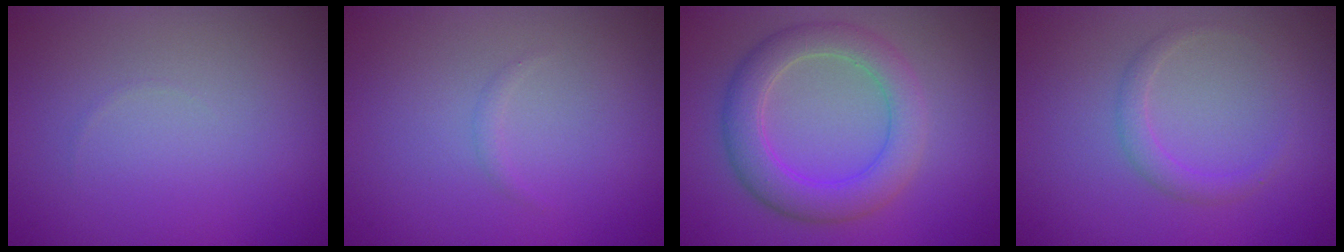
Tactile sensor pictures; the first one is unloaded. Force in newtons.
{"total": 0.6, "press": 0.6, "slide": 0.1}
{"total": 4.9, "press": 4.9, "slide": 0.4}
{"total": 1.5, "press": 1.5, "slide": 0.1}